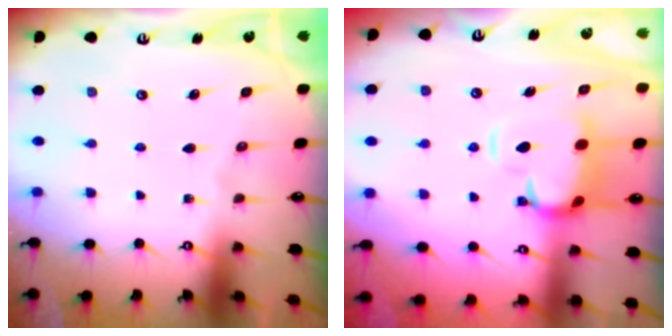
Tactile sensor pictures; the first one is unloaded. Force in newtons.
{"total": 4.2, "press": 3.9, "slide": 1.3}